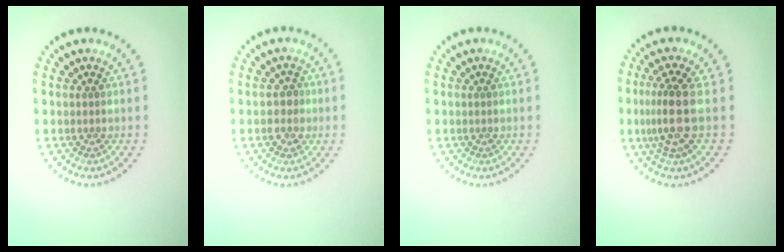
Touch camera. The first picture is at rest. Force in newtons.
{"total": 1.6, "press": 1.5, "slide": 0.5}
{"total": 0.0}
{"total": 3.4, "press": 2.6, "slide": 2.1}